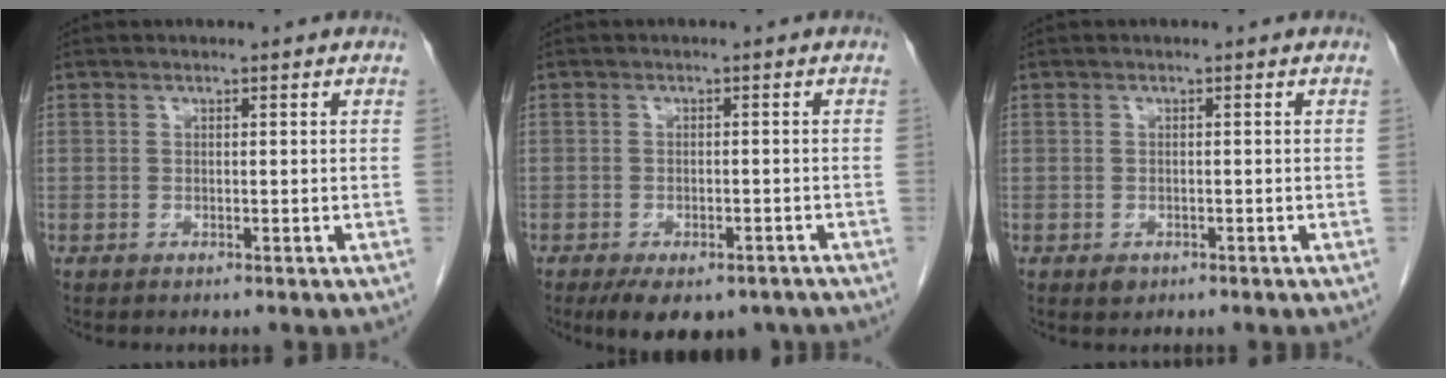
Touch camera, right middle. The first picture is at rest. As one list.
[{"total": 9.0, "force": [-6.6, 3.9, 4.6], "torque": [-0.059, -0.005, -0.093]}, {"total": 1.2, "force": [-0.6, 0.8, 0.5], "torque": [-0.008, 0.002, -0.005]}]